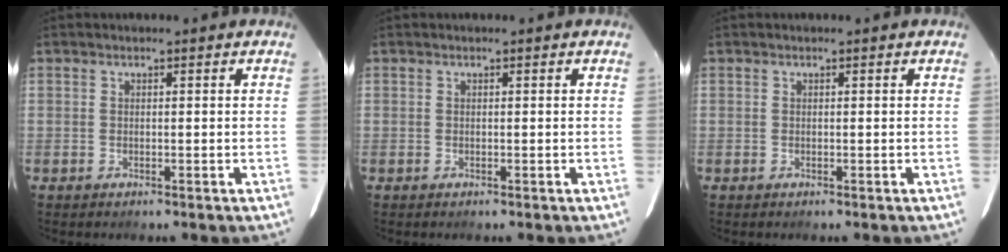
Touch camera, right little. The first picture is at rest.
{"total": 0.0}
{"total": 0.0}